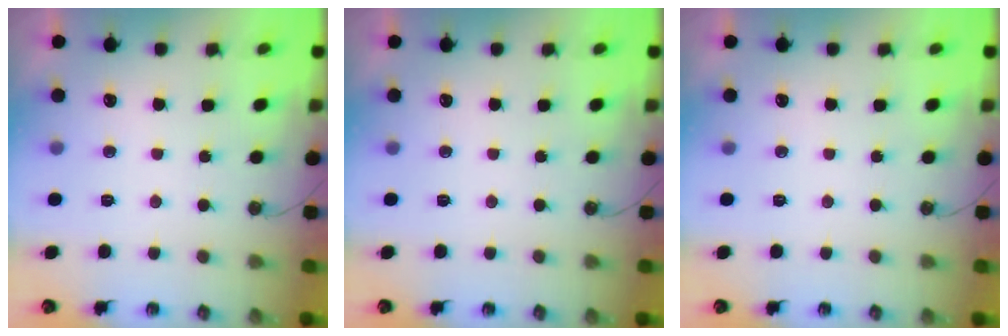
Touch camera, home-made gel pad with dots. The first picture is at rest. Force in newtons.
{"total": 0.0}
{"total": 0.0}